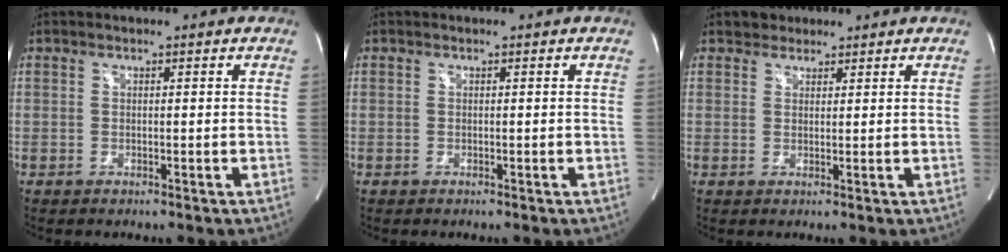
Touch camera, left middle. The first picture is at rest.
{"total": 0.0}
{"total": 2.1, "force": [1.6, 1.4, 0.0], "torque": [0.002, 0.011, 0.022]}